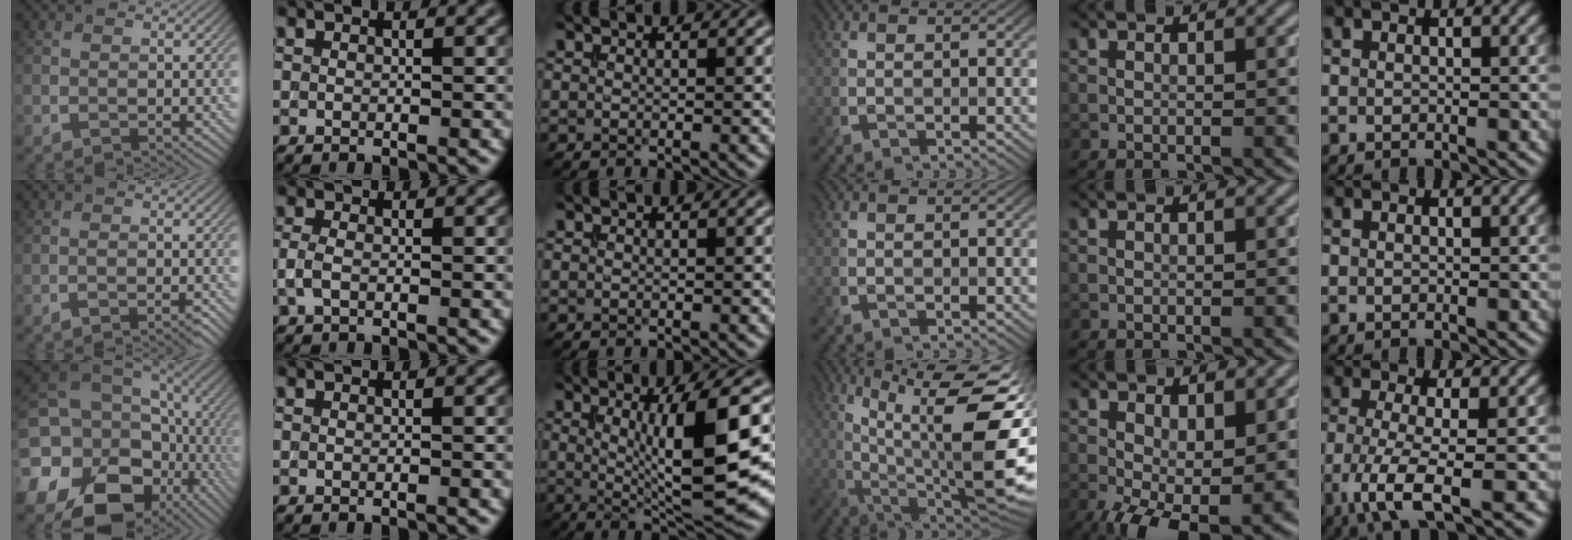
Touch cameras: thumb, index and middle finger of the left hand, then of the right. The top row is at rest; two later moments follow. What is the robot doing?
{"motion": "insert", "object": "backpack"}